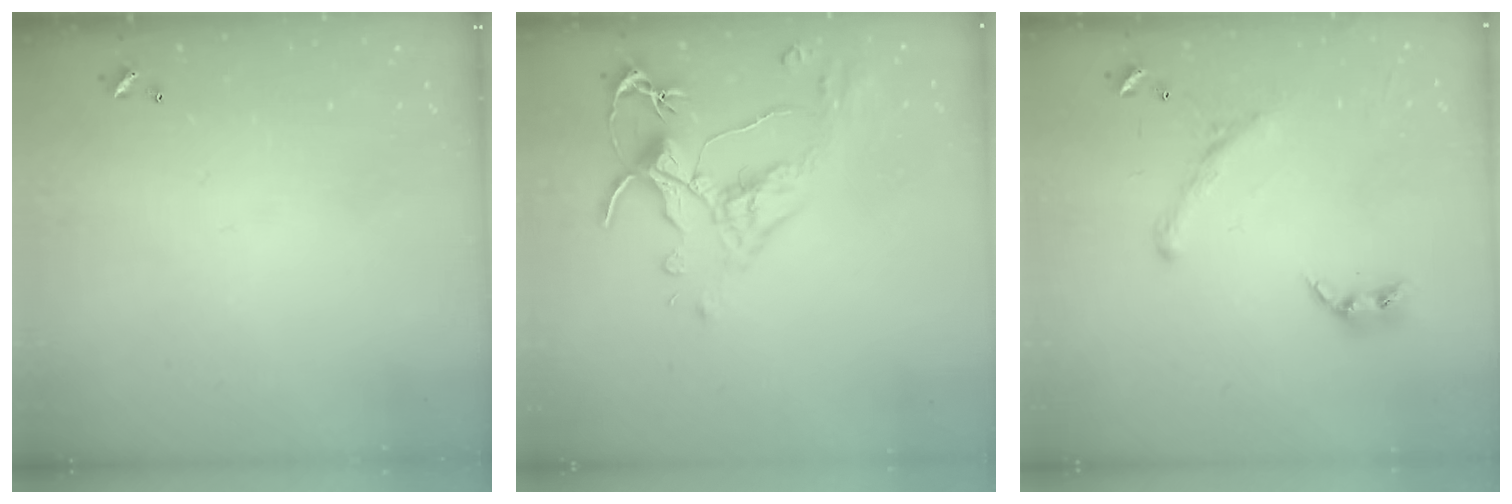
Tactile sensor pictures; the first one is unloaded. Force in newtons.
{"total": 2.5, "press": 2.1, "slide": 1.2}
{"total": 2.0, "press": 1.5, "slide": 1.2}